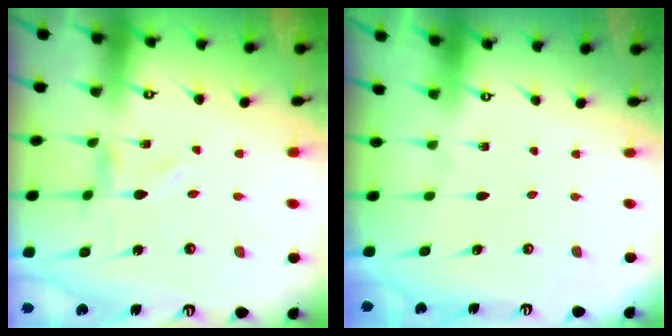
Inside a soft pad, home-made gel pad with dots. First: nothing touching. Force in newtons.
{"total": 0.0}